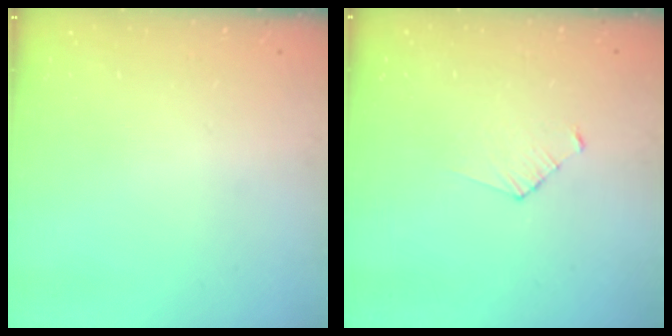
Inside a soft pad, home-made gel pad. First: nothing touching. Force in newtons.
{"total": 2.8, "press": 2.7, "slide": 0.3}